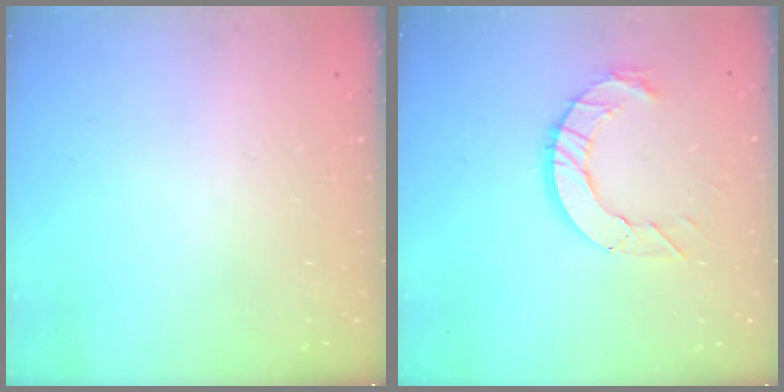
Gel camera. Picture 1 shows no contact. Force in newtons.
{"total": 9.8, "press": 9.7, "slide": 1.1}